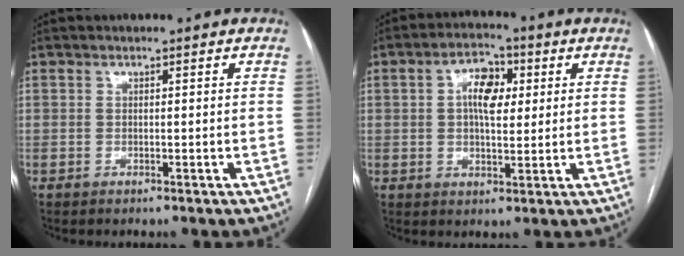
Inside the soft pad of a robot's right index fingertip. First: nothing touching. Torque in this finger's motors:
{"motor_torque": [0.42, 0.52, 0.11, 0.03]}